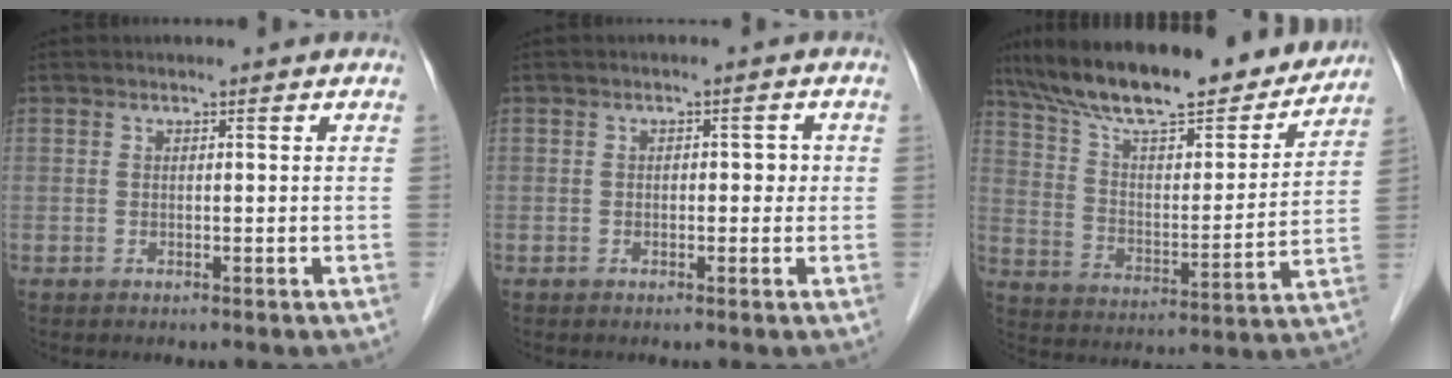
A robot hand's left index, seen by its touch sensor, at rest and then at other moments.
{"total": 2.1, "force": [-0.1, 1.2, 1.7], "torque": [-0.015, 0.011, -0.003]}
{"total": 23.8, "force": [20.2, 4.8, 11.6], "torque": [-0.192, 0.003, 0.307]}